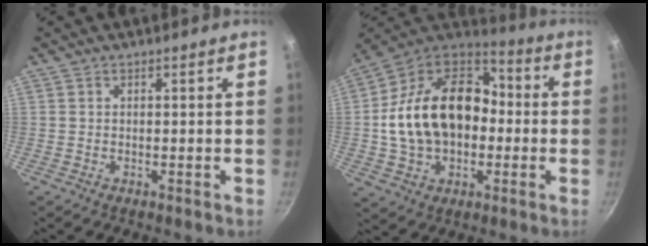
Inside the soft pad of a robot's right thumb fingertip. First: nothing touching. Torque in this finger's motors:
{"motor_torque": [0.89, 3.40, 1.43, -0.74, 0.63]}